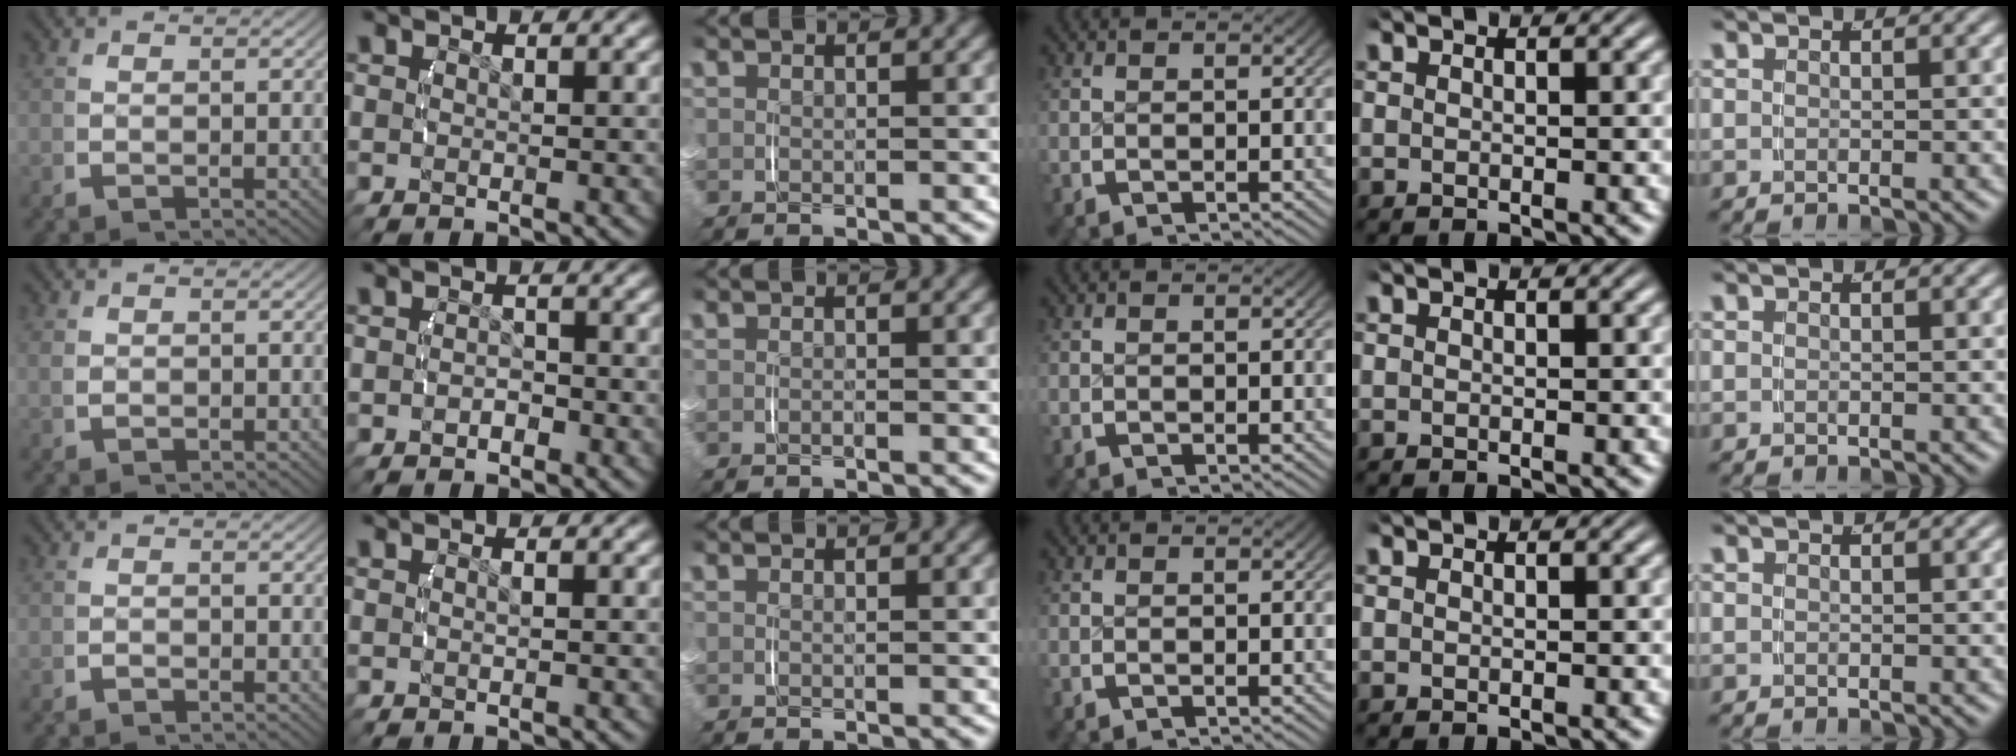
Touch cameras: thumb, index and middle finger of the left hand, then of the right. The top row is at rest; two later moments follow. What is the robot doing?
{"motion": "lift_and_place", "object": "small bumper sticker"}